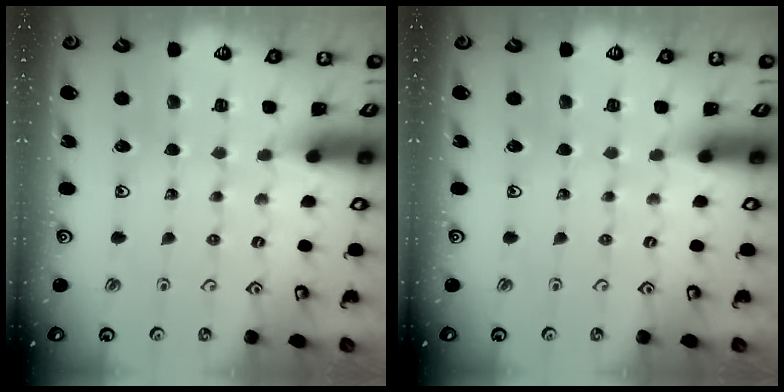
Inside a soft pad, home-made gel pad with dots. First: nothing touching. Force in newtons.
{"total": 0.0}